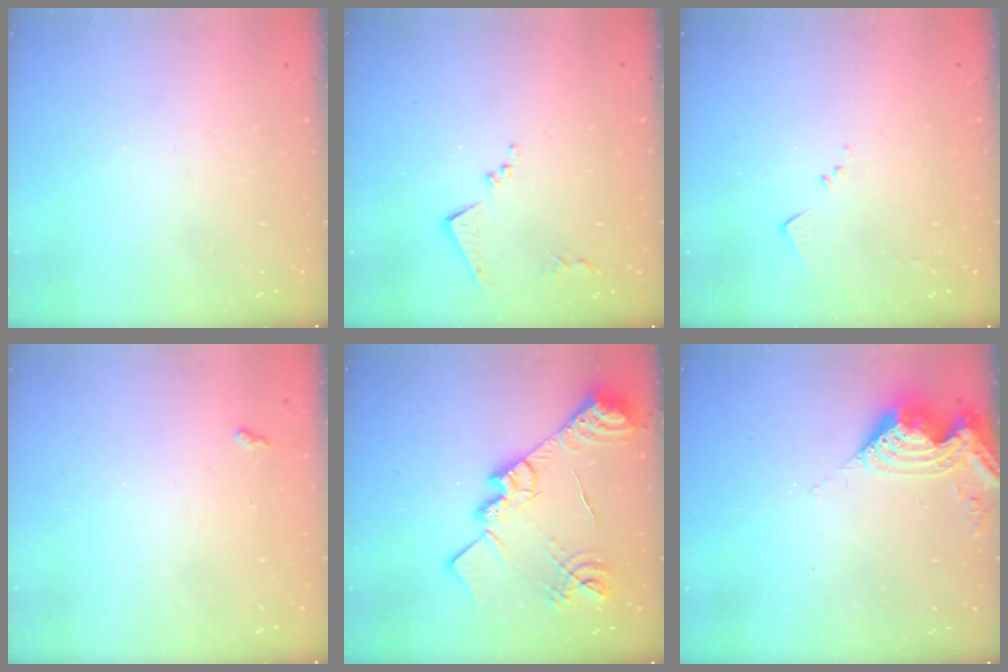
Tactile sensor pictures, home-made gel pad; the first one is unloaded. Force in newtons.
{"total": 8.0, "press": 8.0, "slide": 0.1}
{"total": 3.9, "press": 3.9, "slide": 0.5}
{"total": 3.6, "press": 3.6, "slide": 0.4}
{"total": 21.3, "press": 21.3, "slide": 1.8}
{"total": 9.6, "press": 9.5, "slide": 1.4}